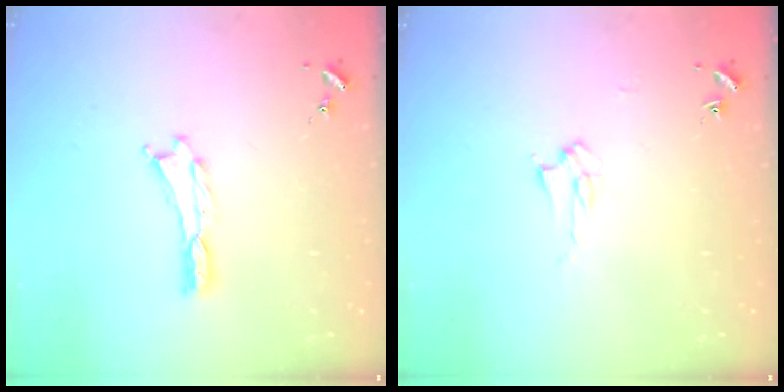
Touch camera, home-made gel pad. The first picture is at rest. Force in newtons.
{"total": 2.8, "press": 2.8, "slide": 0.4}